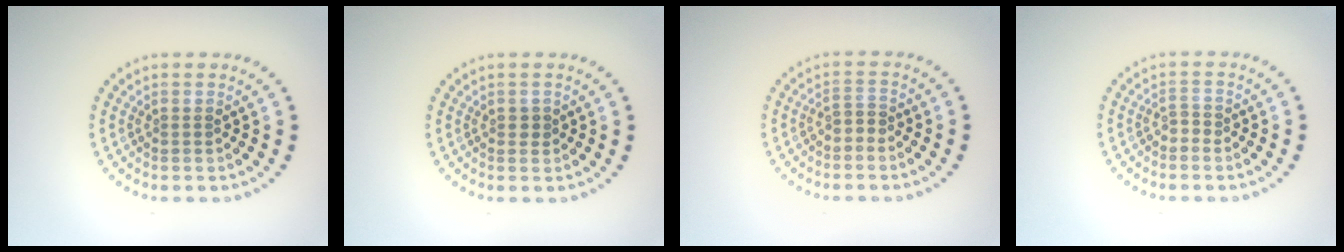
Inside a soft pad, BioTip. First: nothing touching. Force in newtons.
{"total": 0.8, "press": 0.8, "slide": 0.1}
{"total": 1.3, "press": 1.0, "slide": 0.8}
{"total": 0.9, "press": 0.8, "slide": 0.4}